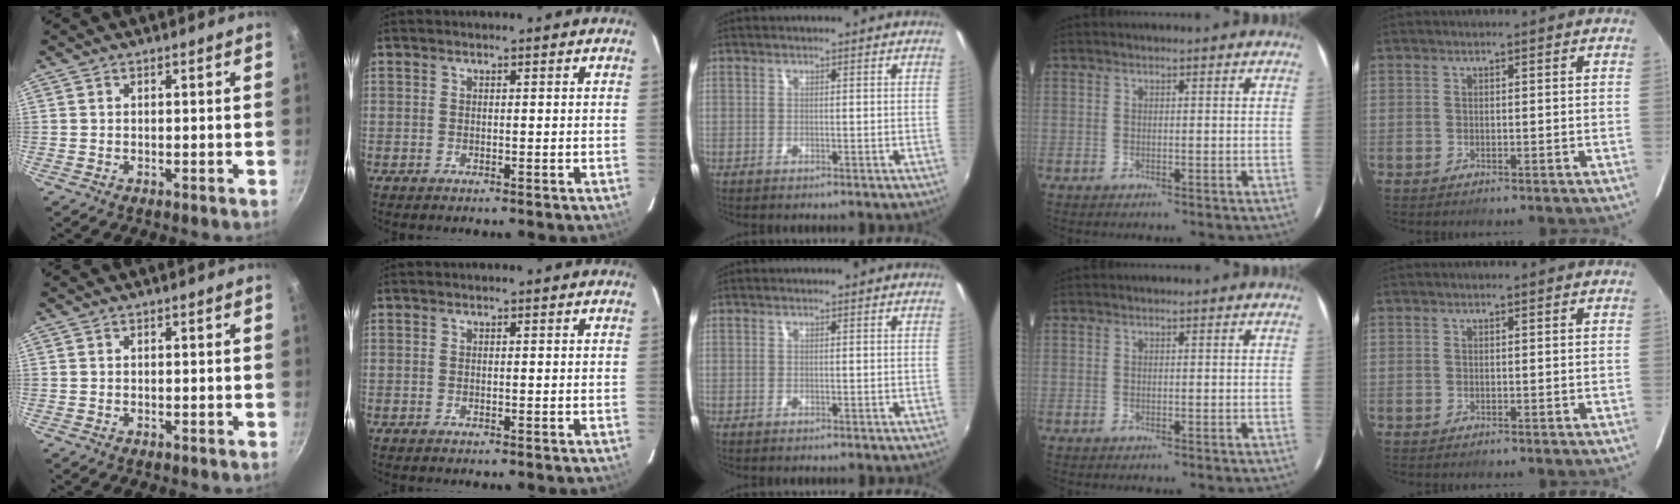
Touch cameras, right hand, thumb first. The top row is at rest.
{}